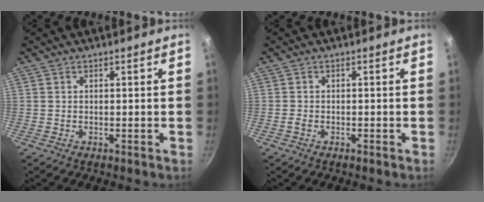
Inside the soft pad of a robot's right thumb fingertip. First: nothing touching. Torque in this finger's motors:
{"motor_torque": [0.13, -0.14, -0.22, -0.27, 0.02]}